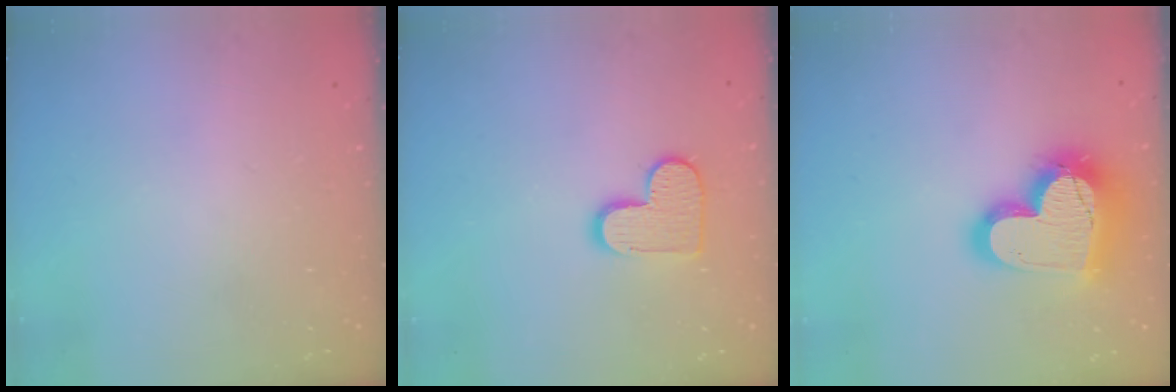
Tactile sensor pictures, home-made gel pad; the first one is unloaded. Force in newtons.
{"total": 10.5, "press": 10.5, "slide": 0.5}
{"total": 21.6, "press": 21.5, "slide": 1.7}